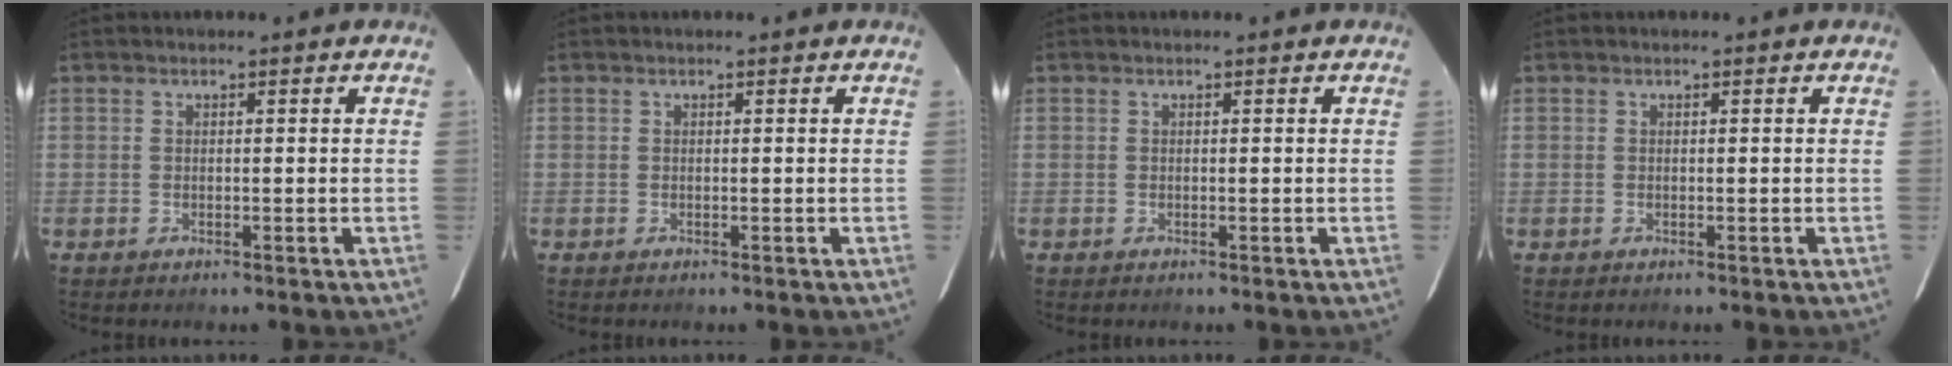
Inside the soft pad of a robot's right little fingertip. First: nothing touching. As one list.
[{"total": 0.0}, {"total": 0.0}, {"total": 0.0}]